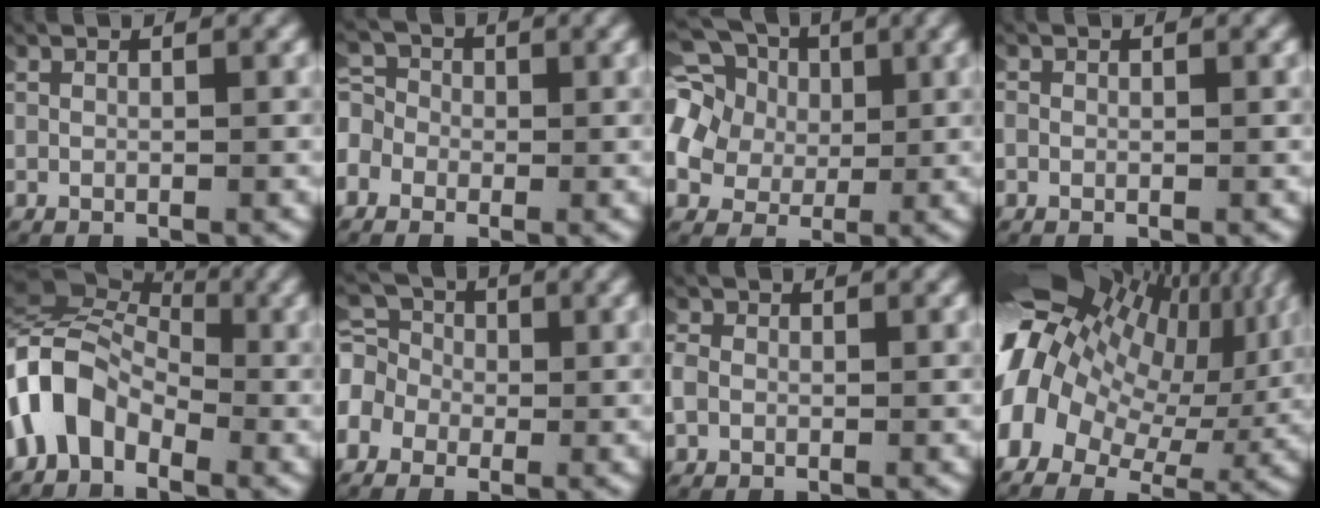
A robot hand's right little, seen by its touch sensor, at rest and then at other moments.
{"total": 5.8, "force": [0.2, 5.3, 2.5], "torque": [-0.058, 0.007, -0.016]}
{"total": 13.7, "force": [3.8, 11.7, 6.1], "torque": [-0.172, -0.012, 0.049]}
{"total": 1.7, "force": [0.1, 1.6, 0.5], "torque": [-0.017, 0.002, -0.005]}
{"total": 9.3, "force": [-0.2, 7.8, 5.2], "torque": [-0.141, -0.008, -0.012]}
{"total": 8.1, "force": [0.4, 7.4, 3.3], "torque": [-0.088, -0.003, -0.012]}
{"total": 2.6, "force": [0.3, 2.3, 1.2], "torque": [-0.039, 0.003, 0.000]}
{"total": 19.0, "force": [3.0, 13.9, 12.7], "torque": [-0.192, 0.040, 0.017]}